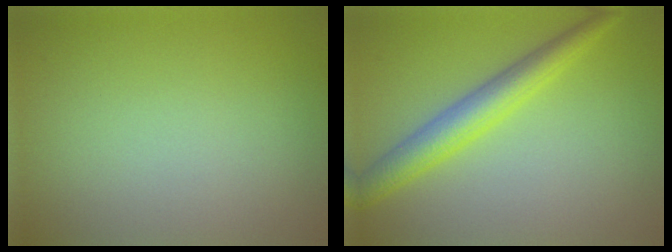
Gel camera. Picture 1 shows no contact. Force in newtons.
{"total": 4.0, "press": 4.0, "slide": 0.1}